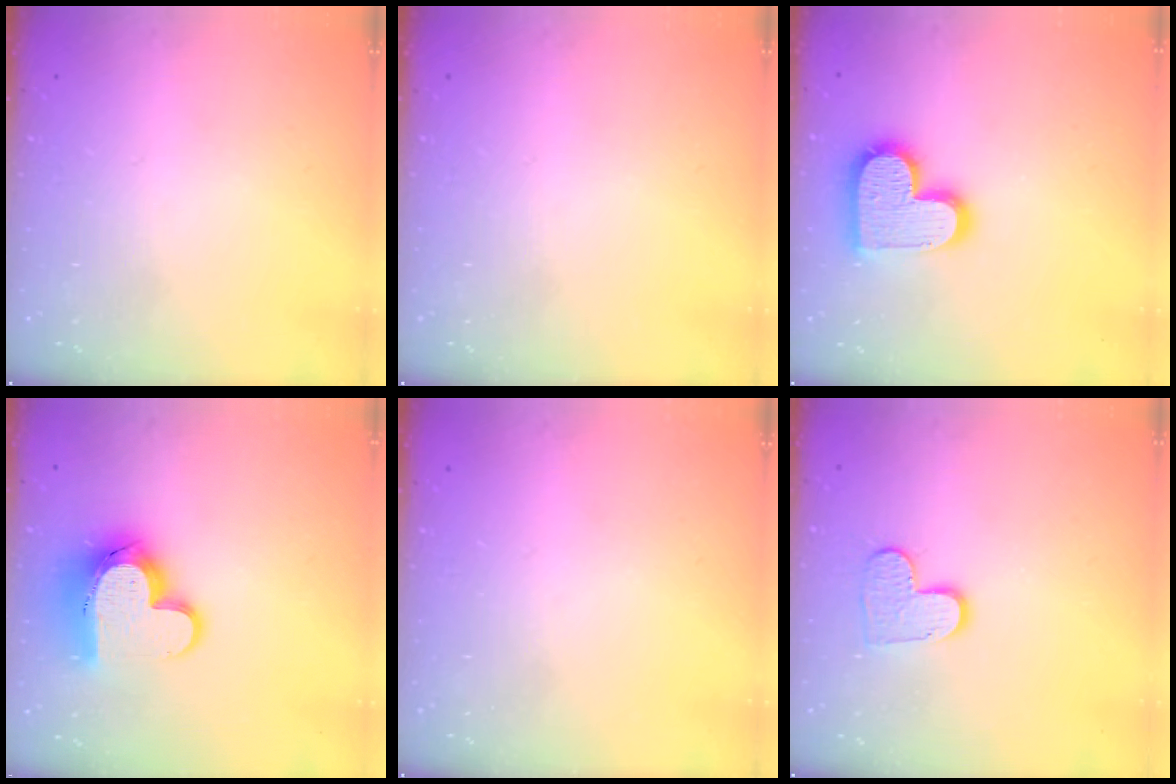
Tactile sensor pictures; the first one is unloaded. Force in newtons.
{"total": 0.0}
{"total": 14.8, "press": 14.7, "slide": 0.8}
{"total": 14.8, "press": 14.7, "slide": 1.3}
{"total": 0.0}
{"total": 8.1, "press": 8.1, "slide": 0.1}